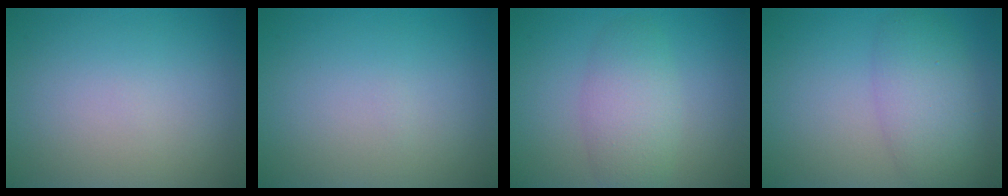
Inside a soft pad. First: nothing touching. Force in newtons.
{"total": 0.0}
{"total": 3.7, "press": 3.7, "slide": 0.2}
{"total": 4.8, "press": 4.8, "slide": 0.2}